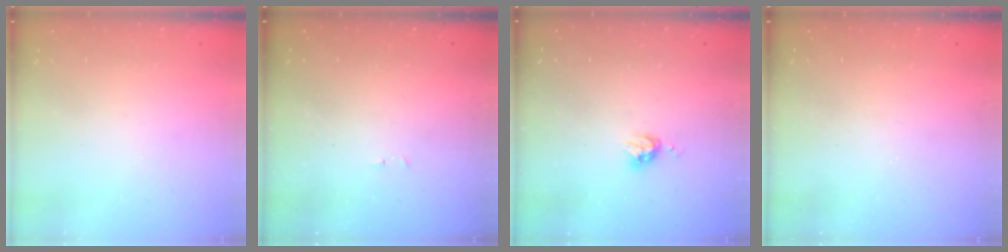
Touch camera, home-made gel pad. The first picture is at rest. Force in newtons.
{"total": 3.0, "press": 2.9, "slide": 0.4}
{"total": 4.4, "press": 4.4, "slide": 0.6}
{"total": 0.0}